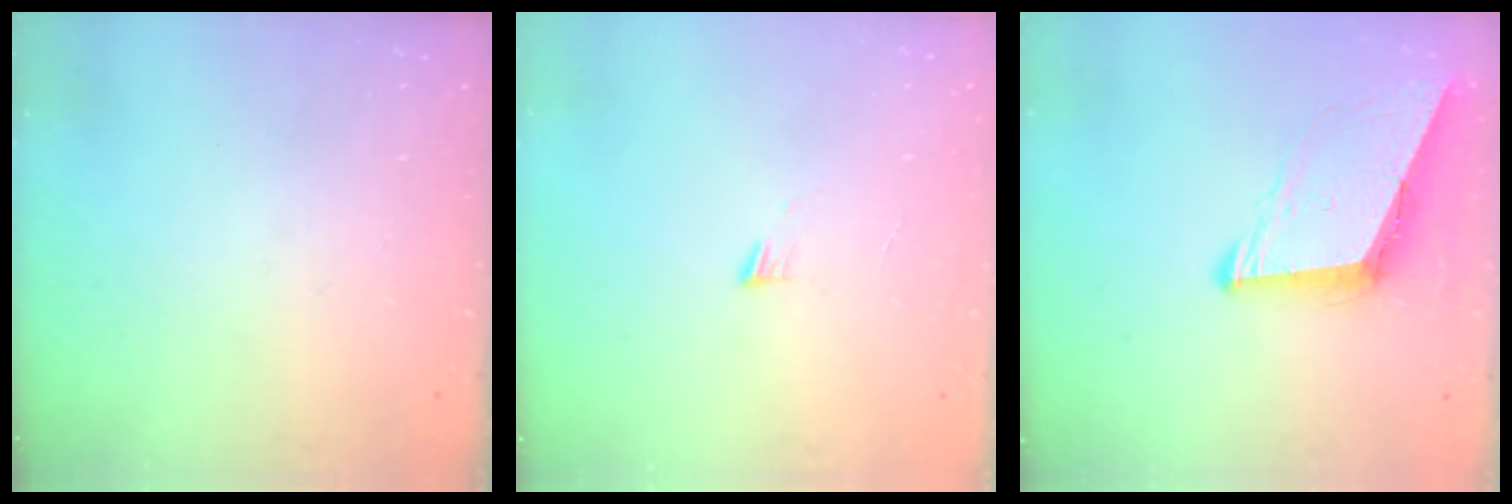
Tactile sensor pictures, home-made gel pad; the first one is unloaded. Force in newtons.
{"total": 3.5, "press": 3.4, "slide": 0.4}
{"total": 8.6, "press": 7.8, "slide": 3.6}